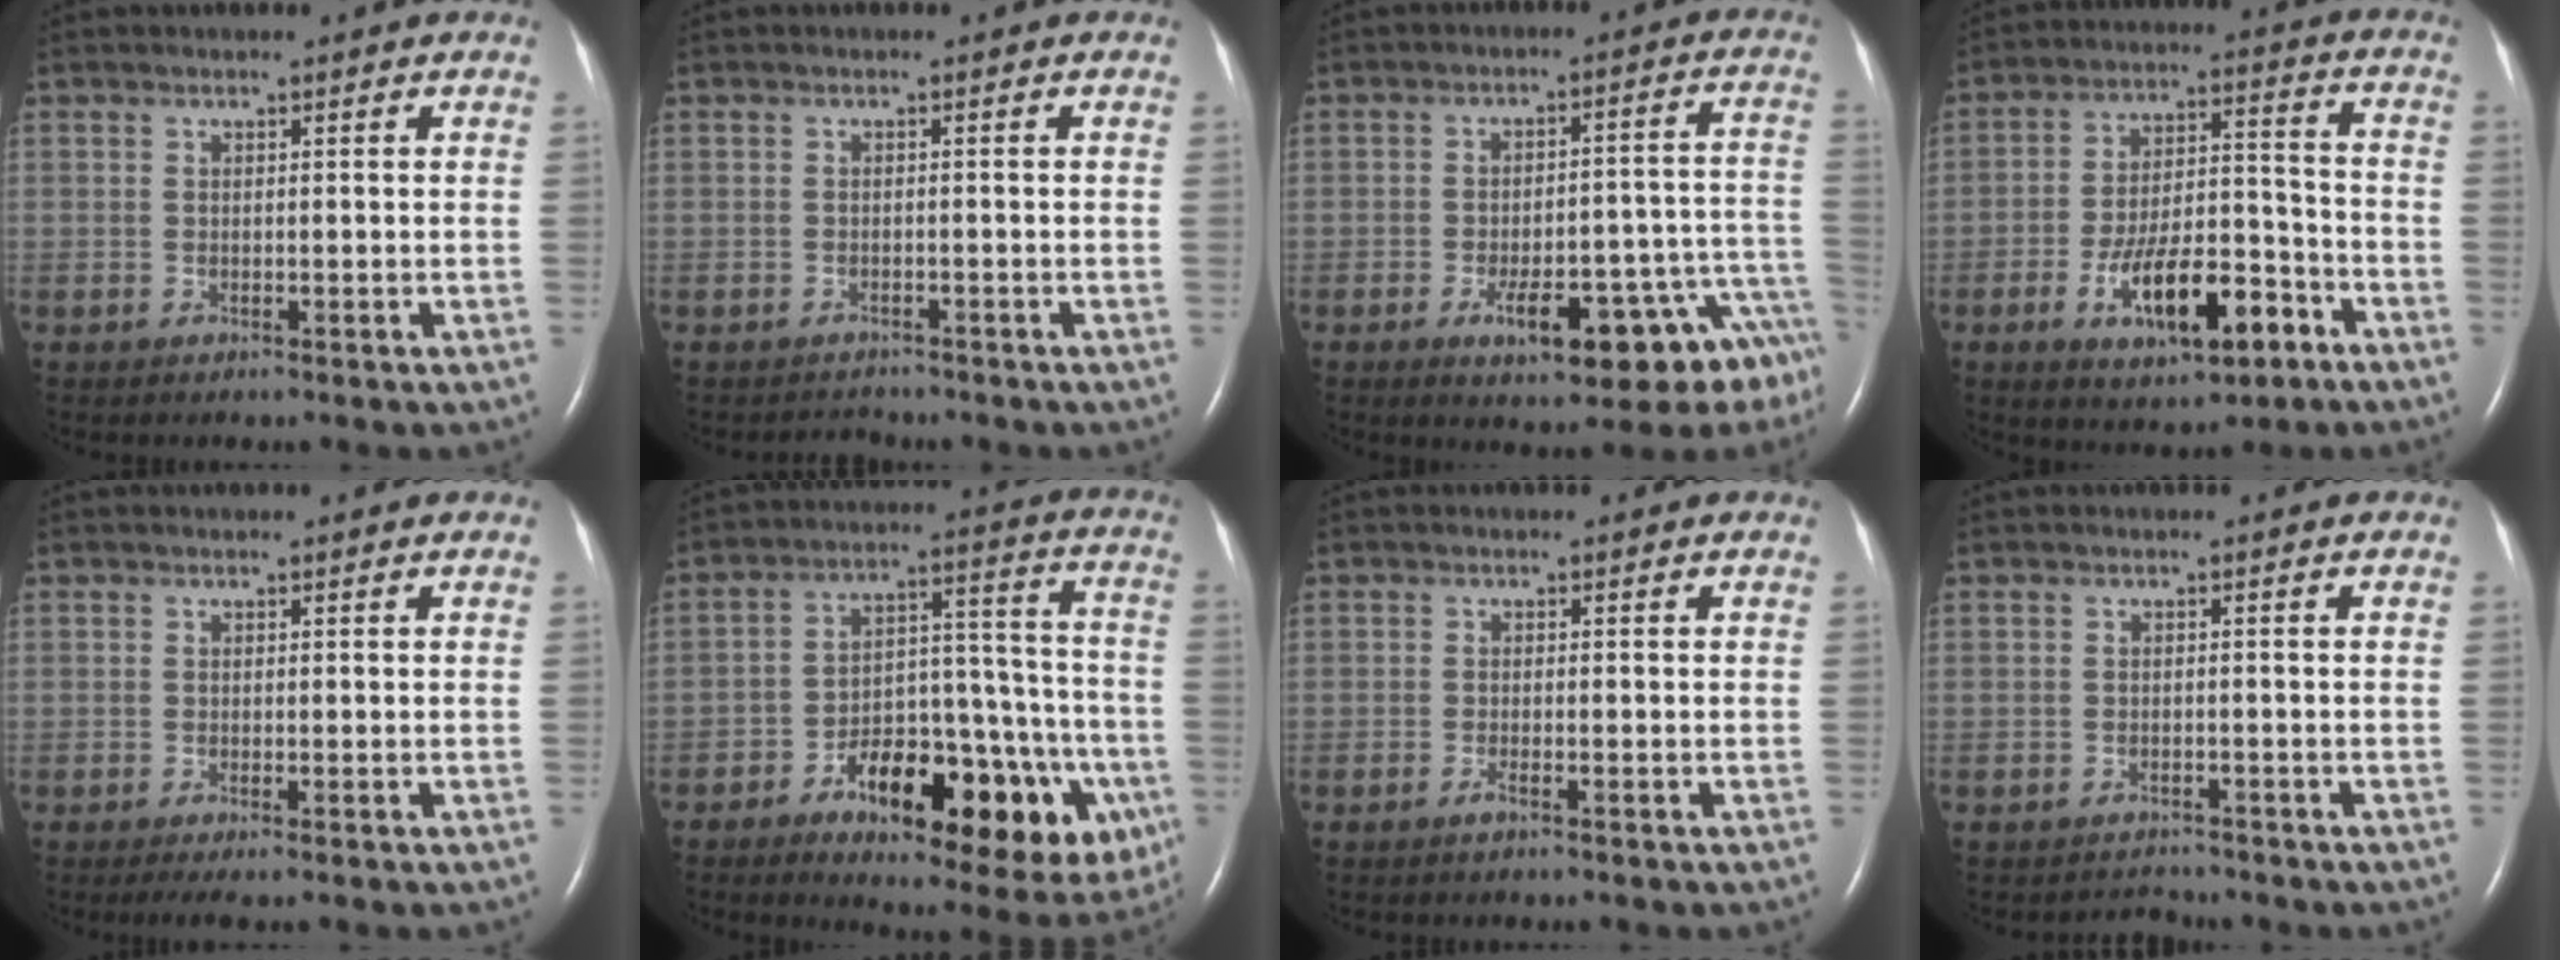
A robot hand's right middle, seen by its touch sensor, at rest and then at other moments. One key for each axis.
{"total": 1.6, "fx": -1.5, "fy": 0.5, "fz": -0.3, "tx": 0.000, "ty": -0.006, "tz": -0.019}
{"total": 15.3, "fx": -9.4, "fy": 3.4, "fz": 11.5, "tx": -0.075, "ty": 0.044, "tz": -0.122}
{"total": 12.9, "fx": -6.3, "fy": 4.4, "fz": 10.4, "tx": -0.180, "ty": 0.012, "tz": -0.094}
{"total": 1.5, "fx": -0.9, "fy": 0.1, "fz": 1.2, "tx": -0.027, "ty": -0.008, "tz": -0.016}
{"total": 21.3, "fx": -9.6, "fy": 8.1, "fz": 17.2, "tx": -0.182, "ty": 0.035, "tz": -0.124}
{"total": 0.9, "fx": -0.7, "fy": 0.0, "fz": 0.6, "tx": -0.016, "ty": -0.001, "tz": -0.012}
{"total": 1.7, "fx": -1.6, "fy": 0.2, "fz": -0.6, "tx": 0.004, "ty": -0.008, "tz": -0.021}